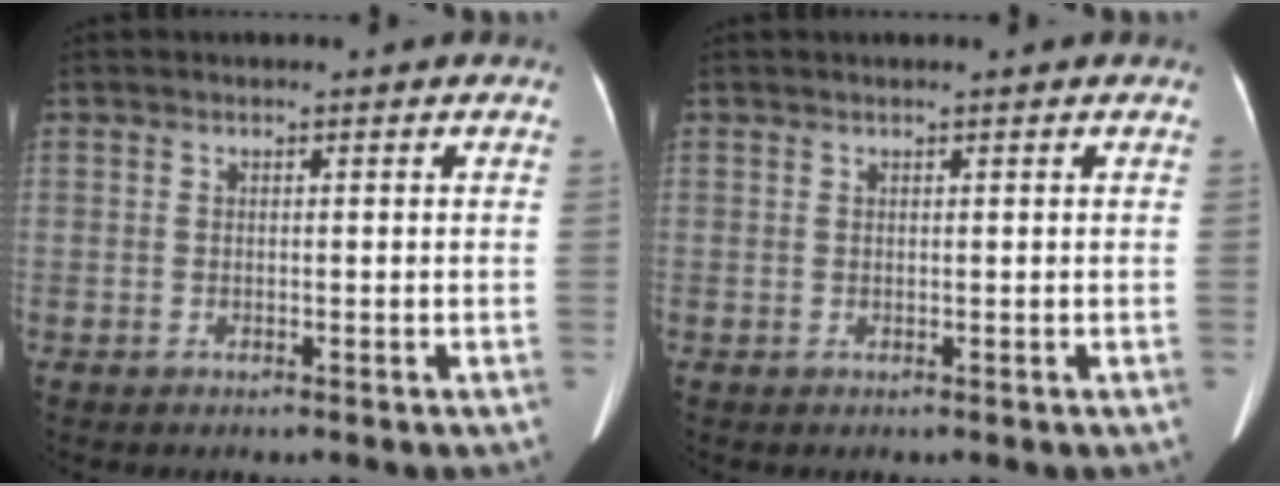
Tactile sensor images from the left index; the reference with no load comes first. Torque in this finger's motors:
{"motor_torque": [0.20, -0.13, 0.04, 0.02]}